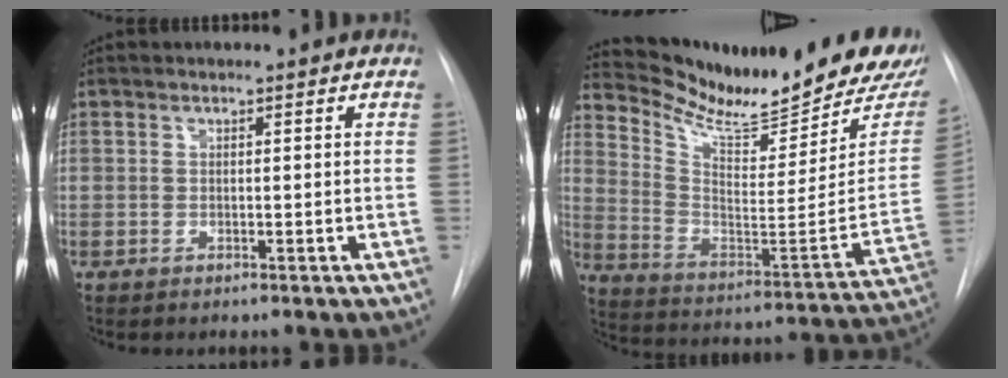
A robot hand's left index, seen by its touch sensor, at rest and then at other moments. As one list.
[{"total": 23.2, "force": [20.0, 2.9, 11.4], "torque": [-0.190, -0.071, 0.296]}]